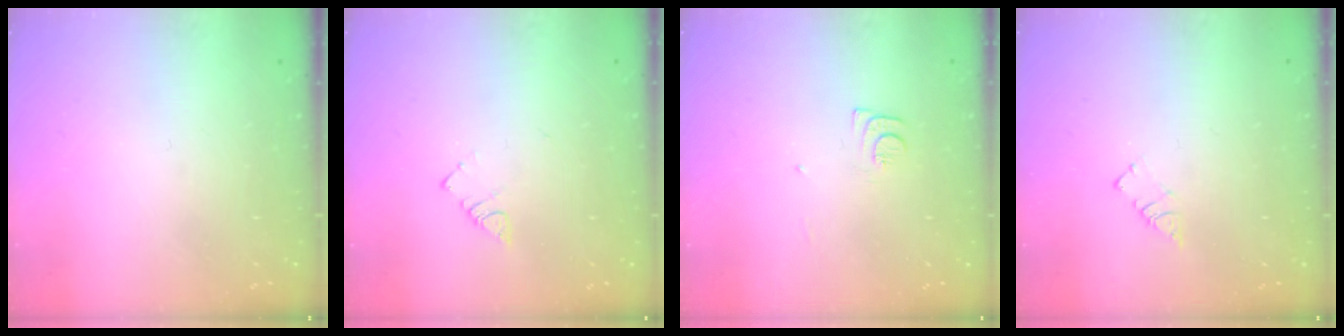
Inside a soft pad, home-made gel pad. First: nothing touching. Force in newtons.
{"total": 2.7, "press": 2.7, "slide": 0.4}
{"total": 5.9, "press": 5.9, "slide": 0.5}
{"total": 2.6, "press": 2.6, "slide": 0.3}